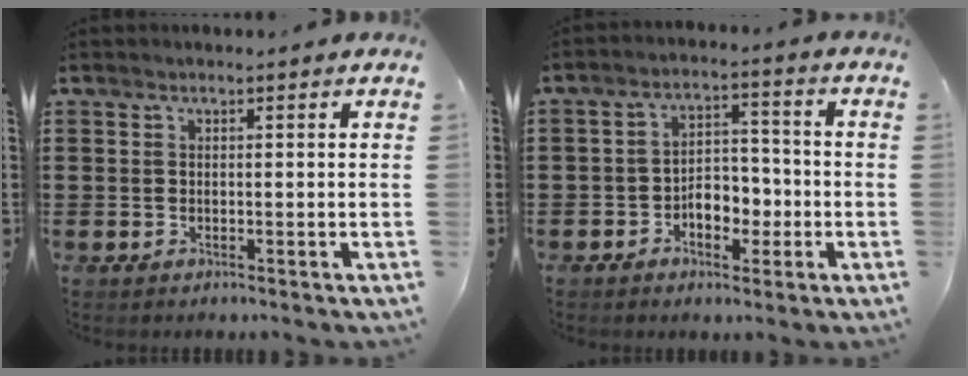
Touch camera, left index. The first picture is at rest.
{"total": 5.2, "force": [-1.9, 3.0, 3.7], "torque": [-0.053, 0.004, -0.040]}